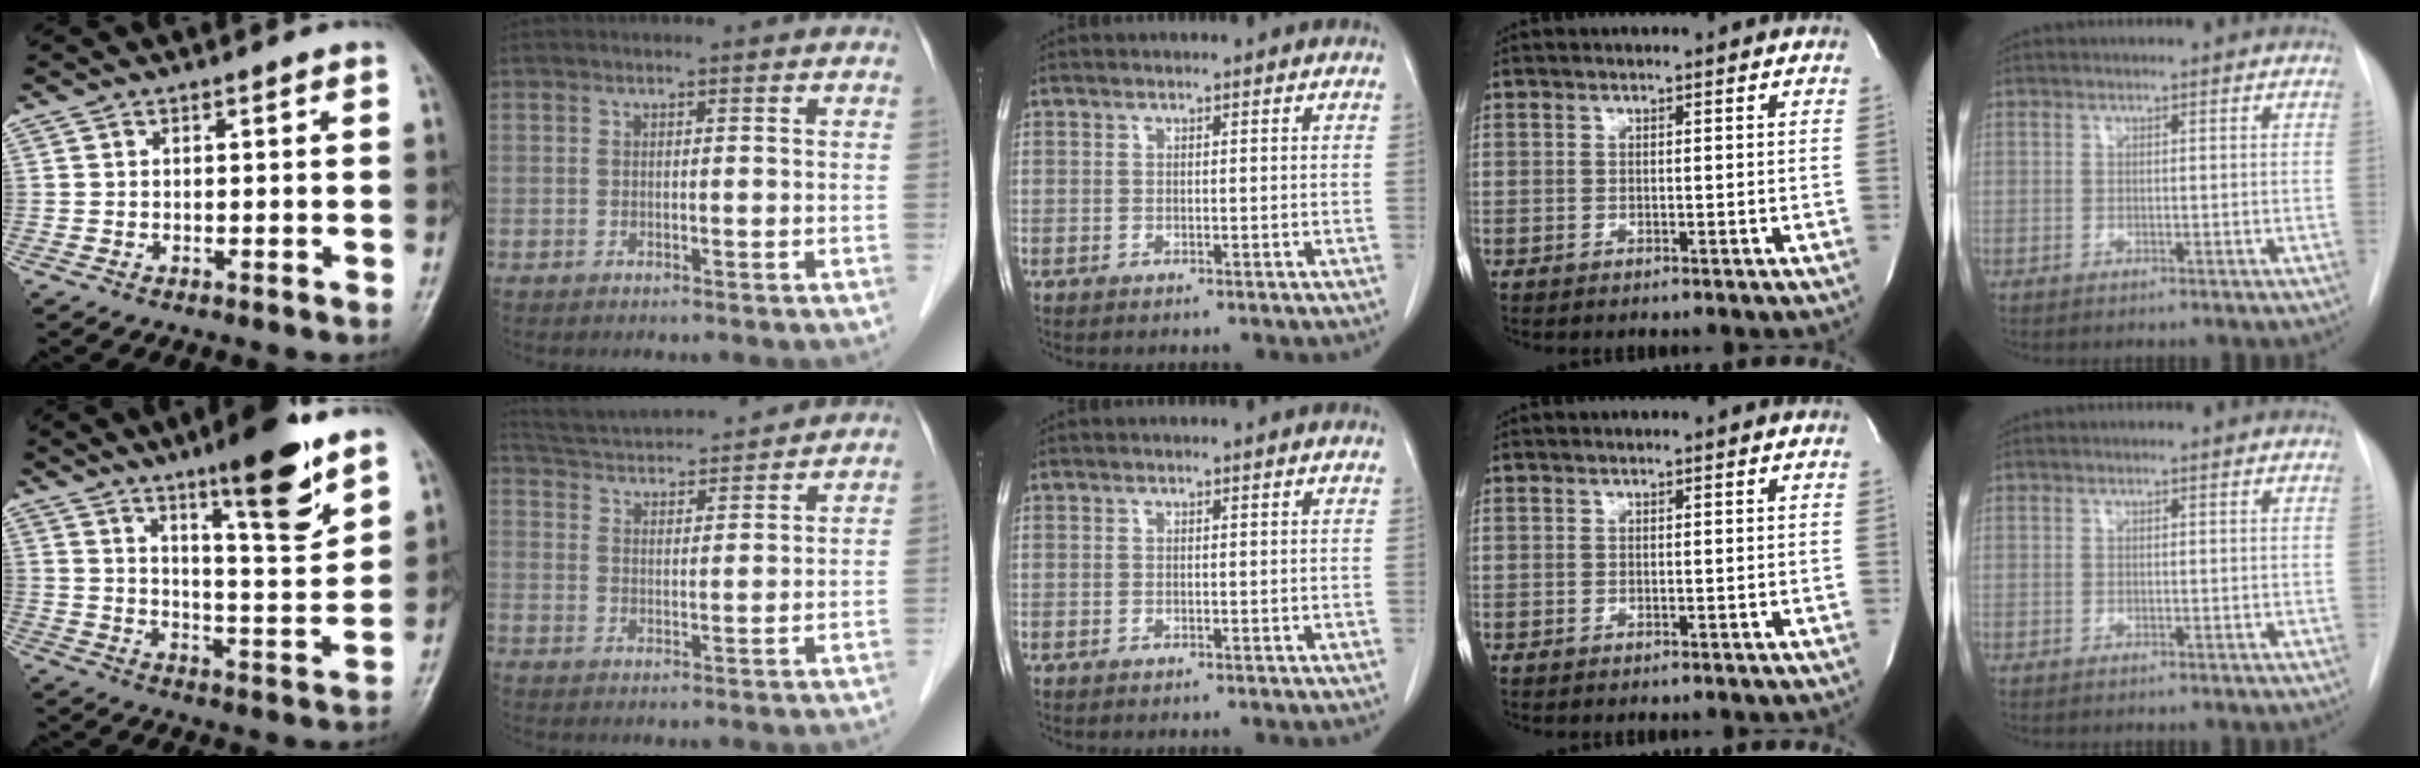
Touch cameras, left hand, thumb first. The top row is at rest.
{"thumb": {"total": 14.9, "force": [9.7, 2.6, 11.1], "torque": [-0.147, -0.066, 0.153]}, "index": {"total": 13.8, "force": [13.0, 1.7, 4.2], "torque": [-0.078, 0.026, 0.203]}}